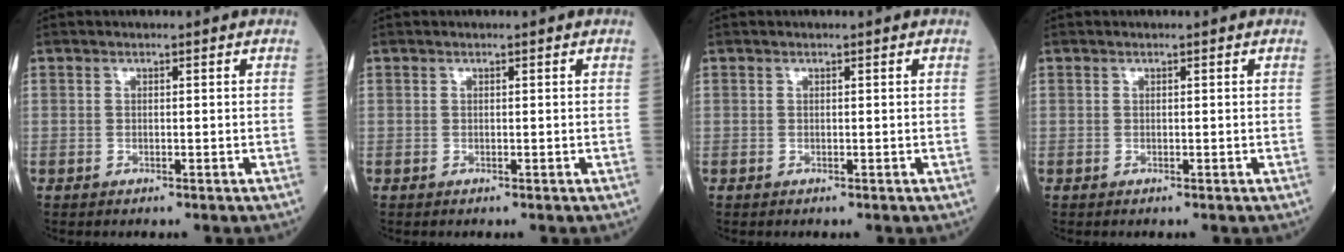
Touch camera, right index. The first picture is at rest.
{"total": 0.0}
{"total": 0.0}
{"total": 0.0}